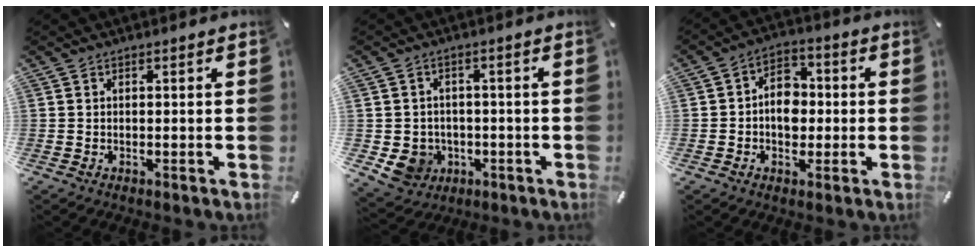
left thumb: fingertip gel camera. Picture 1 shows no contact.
{"total": 7.1, "force": [-1.9, 6.6, 1.8], "torque": [-0.048, 0.004, -0.035]}
{"total": 7.9, "force": [-1.0, 6.3, 4.6], "torque": [-0.071, 0.011, -0.020]}